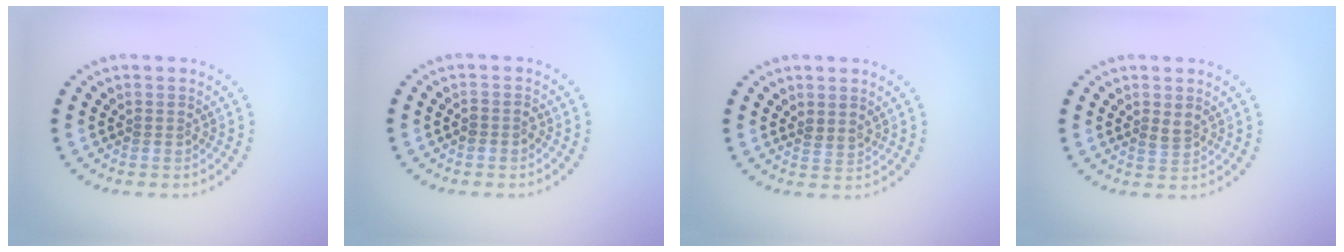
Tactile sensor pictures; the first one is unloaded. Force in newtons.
{"total": 1.1, "press": 1.0, "slide": 0.5}
{"total": 0.9, "press": 0.6, "slide": 0.6}
{"total": 1.1, "press": 1.1, "slide": 0.5}